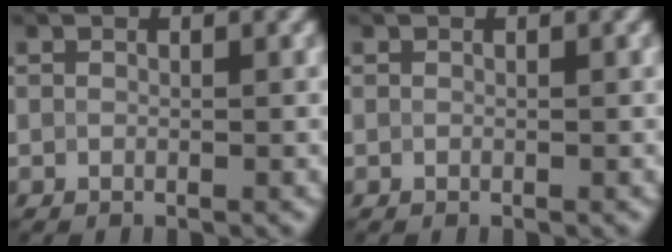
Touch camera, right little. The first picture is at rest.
{"total": 0.0}